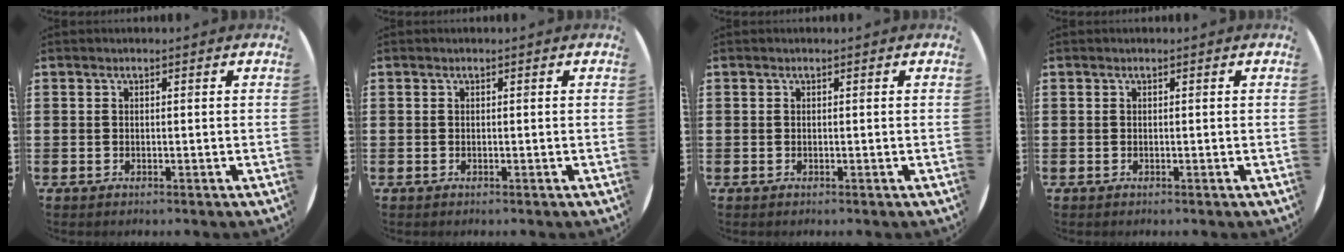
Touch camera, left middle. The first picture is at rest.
{"total": 0.0}
{"total": 0.0}
{"total": 0.0}